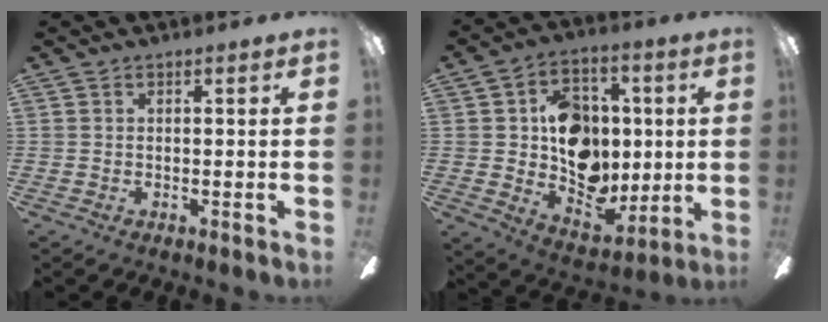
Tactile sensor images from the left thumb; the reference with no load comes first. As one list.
[{"total": 15.2, "force": [2.1, 12.7, 8.2], "torque": [-0.112, 0.002, 0.056]}]